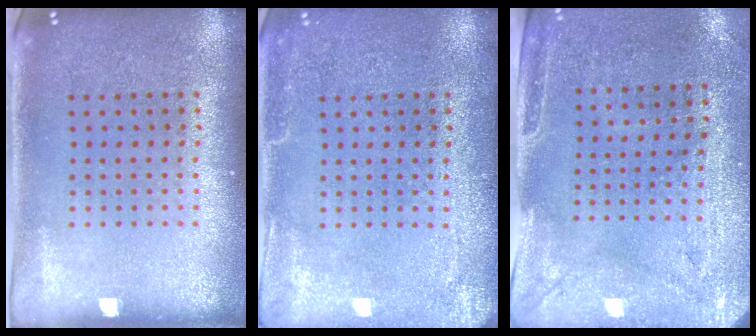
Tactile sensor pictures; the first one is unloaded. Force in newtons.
{"total": 2.8, "press": 2.8, "slide": 0.3}
{"total": 3.0, "press": 2.3, "slide": 1.8}